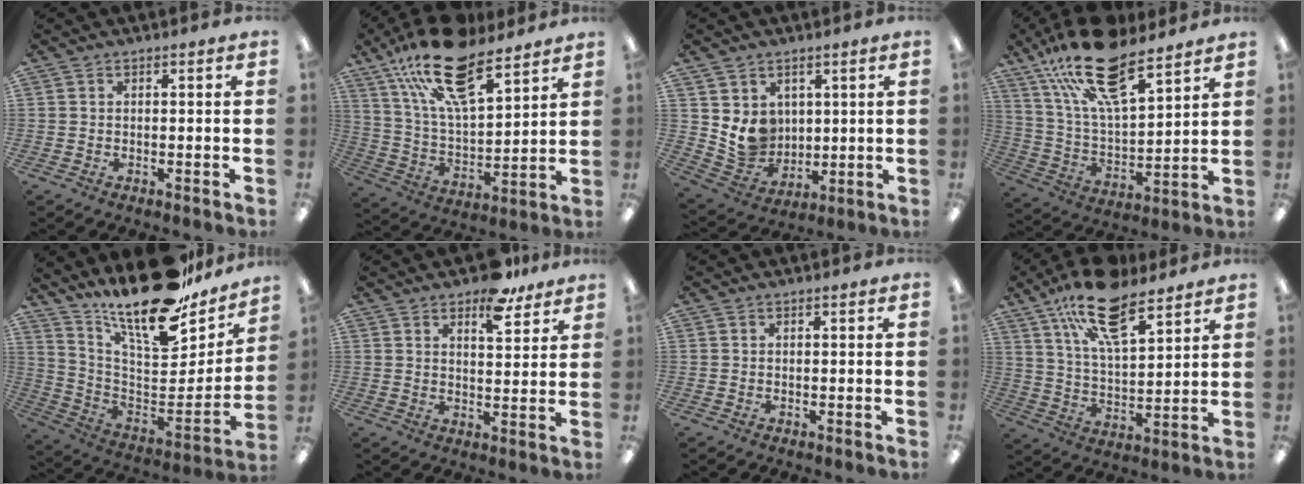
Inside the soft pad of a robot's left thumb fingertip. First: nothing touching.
{"total": 21.5, "force": [14.5, 8.7, 13.3], "torque": [-0.236, -0.068, 0.254]}
{"total": 8.7, "force": [3.1, 7.8, 2.4], "torque": [-0.037, -0.023, 0.067]}
{"total": 22.0, "force": [15.2, 8.3, 13.6], "torque": [-0.242, -0.076, 0.266]}
{"total": 20.3, "force": [16.4, 6.1, 10.3], "torque": [-0.162, -0.130, 0.277]}
{"total": 8.7, "force": [6.7, 3.6, 4.2], "torque": [-0.044, -0.039, 0.113]}
{"total": 0.0}
{"total": 17.4, "force": [11.8, 6.8, 10.9], "torque": [-0.192, -0.049, 0.203]}